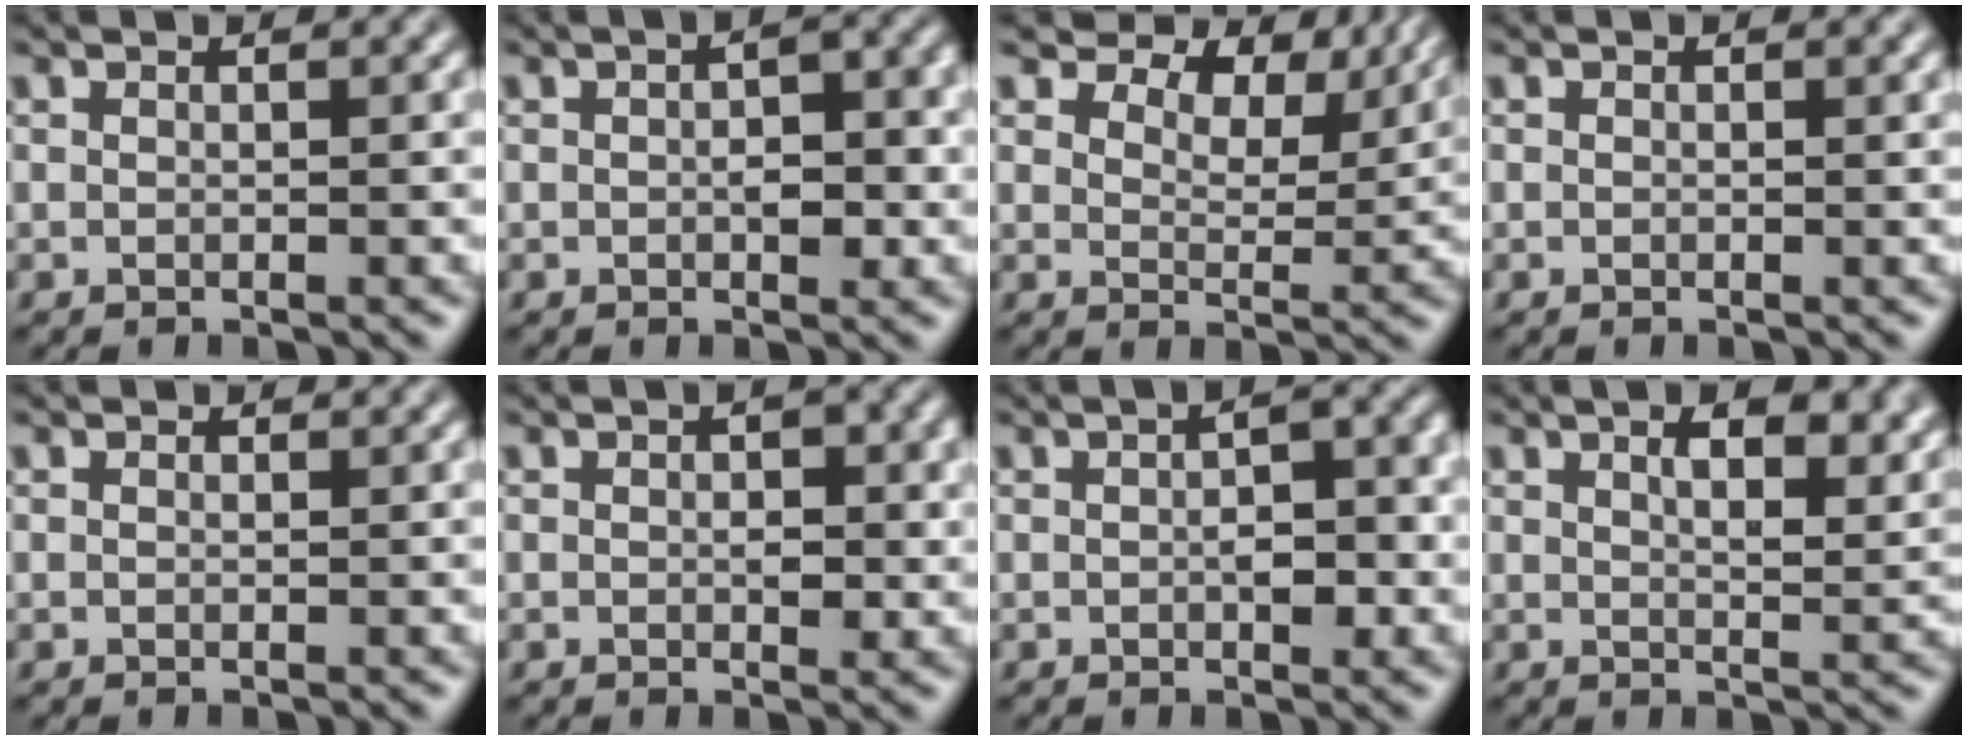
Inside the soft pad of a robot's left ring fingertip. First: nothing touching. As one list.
[{"total": 3.4, "force": [-0.2, 1.6, 2.9], "torque": [-0.042, 0.009, 0.000]}, {"total": 9.4, "force": [6.9, 4.5, 4.6], "torque": [-0.088, 0.017, 0.098]}, {"total": 0.0}, {"total": 0.7, "force": [0.2, 0.5, 0.4], "torque": [-0.003, 0.005, -0.006]}, {"total": 2.5, "force": [0.0, 1.3, 2.1], "torque": [-0.026, 0.006, 0.006]}, {"total": 3.8, "force": [-0.2, 1.7, 3.4], "torque": [-0.053, 0.014, 0.001]}, {"total": 5.8, "force": [3.2, 2.3, 4.3], "torque": [-0.046, 0.023, 0.034]}]